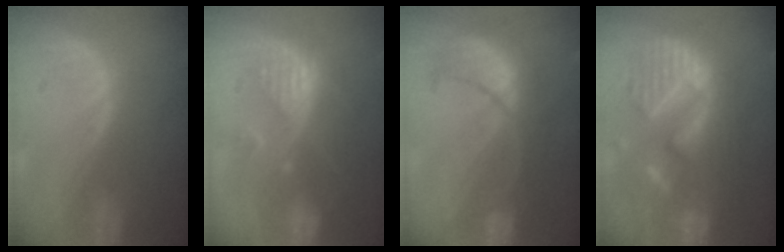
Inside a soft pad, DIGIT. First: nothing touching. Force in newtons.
{"total": 8.8, "press": 7.9, "slide": 3.8}
{"total": 8.9, "press": 8.9, "slide": 0.6}
{"total": 13.1, "press": 13.0, "slide": 1.2}